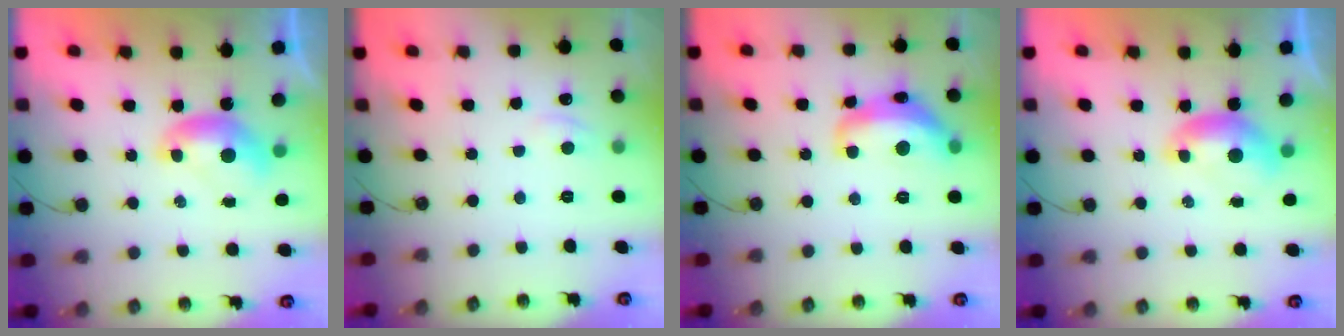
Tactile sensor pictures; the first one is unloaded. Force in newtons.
{"total": 2.5, "press": 2.4, "slide": 0.5}
{"total": 7.9, "press": 7.8, "slide": 0.6}
{"total": 0.0}